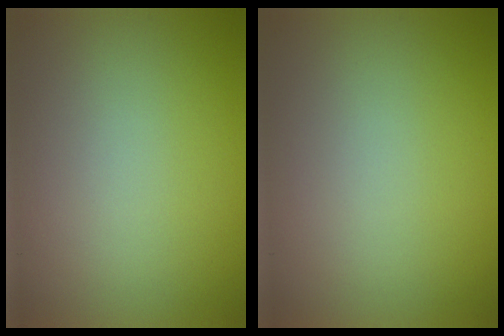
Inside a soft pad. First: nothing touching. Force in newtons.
{"total": 0.0}